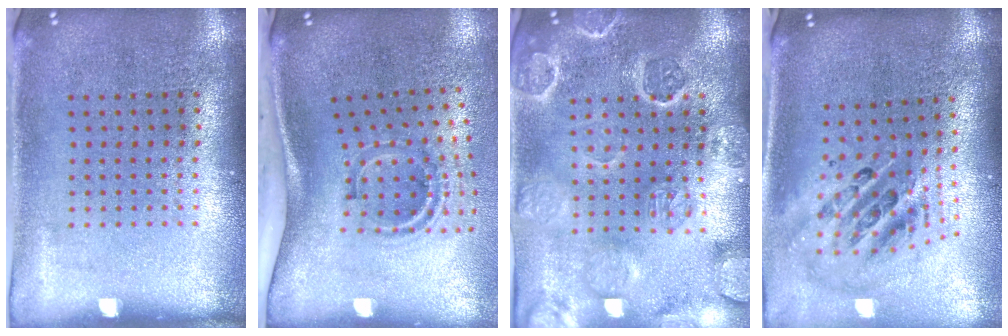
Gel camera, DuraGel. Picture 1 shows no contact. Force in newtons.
{"total": 1.9, "press": 1.2, "slide": 1.5}
{"total": 3.4, "press": 3.1, "slide": 1.3}
{"total": 2.5, "press": 1.7, "slide": 1.8}